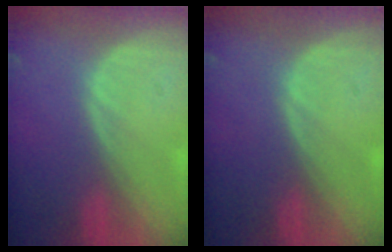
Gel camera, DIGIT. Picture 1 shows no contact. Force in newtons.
{"total": 0.0}